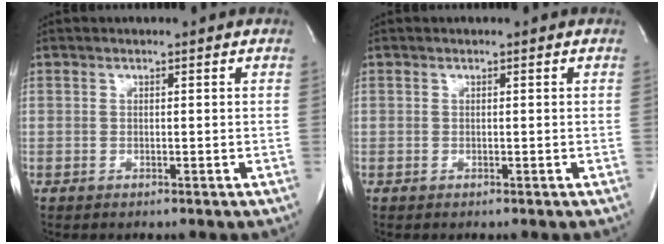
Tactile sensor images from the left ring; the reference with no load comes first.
{"total": 0.0}